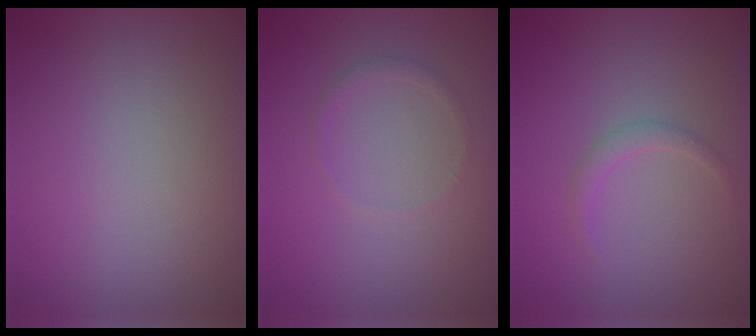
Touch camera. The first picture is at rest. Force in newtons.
{"total": 0.7, "press": 0.7, "slide": 0.0}
{"total": 1.1, "press": 1.1, "slide": 0.1}